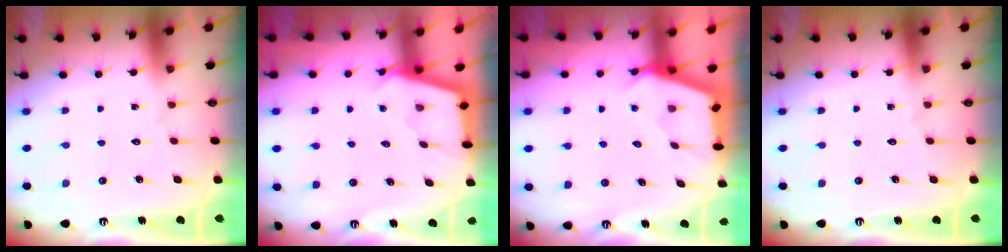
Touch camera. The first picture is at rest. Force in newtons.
{"total": 2.2, "press": 2.2, "slide": 0.1}
{"total": 2.7, "press": 2.7, "slide": 0.4}
{"total": 0.0}